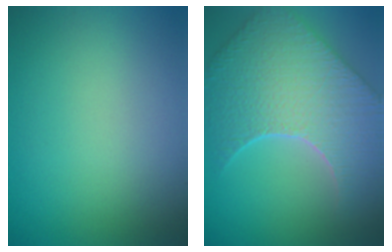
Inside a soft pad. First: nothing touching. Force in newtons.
{"total": 9.2, "press": 7.4, "slide": 5.5}